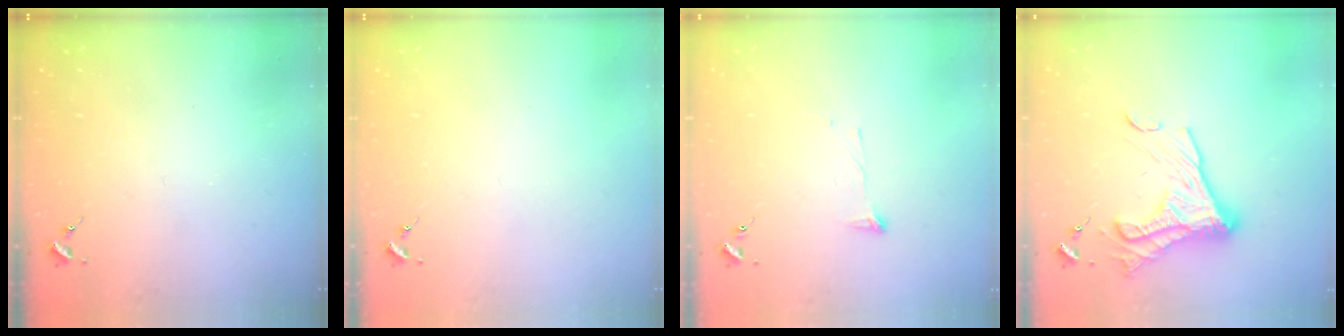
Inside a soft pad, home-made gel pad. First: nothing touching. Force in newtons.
{"total": 0.0}
{"total": 3.6, "press": 3.6, "slide": 0.6}
{"total": 15.9, "press": 15.9, "slide": 1.0}